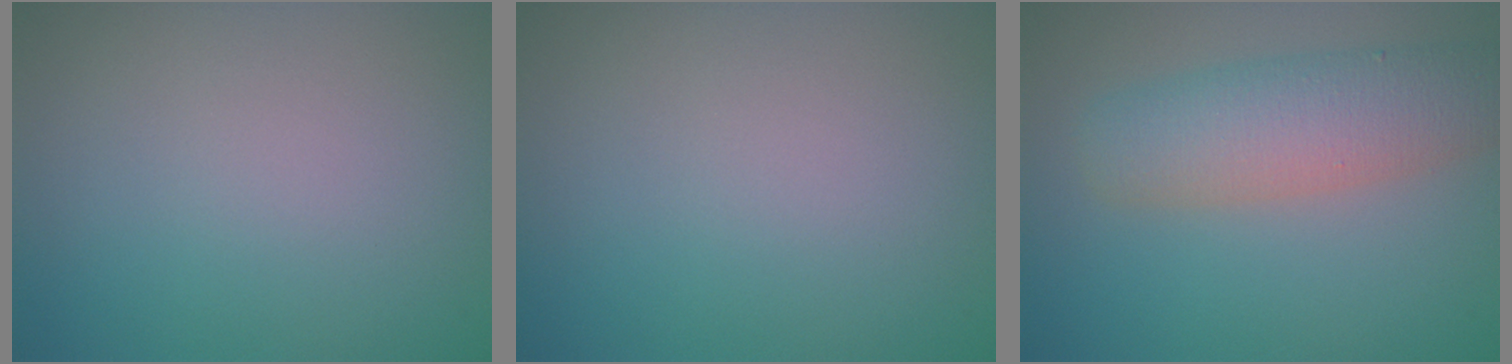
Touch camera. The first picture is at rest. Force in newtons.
{"total": 0.0}
{"total": 5.5, "press": 5.5, "slide": 0.3}